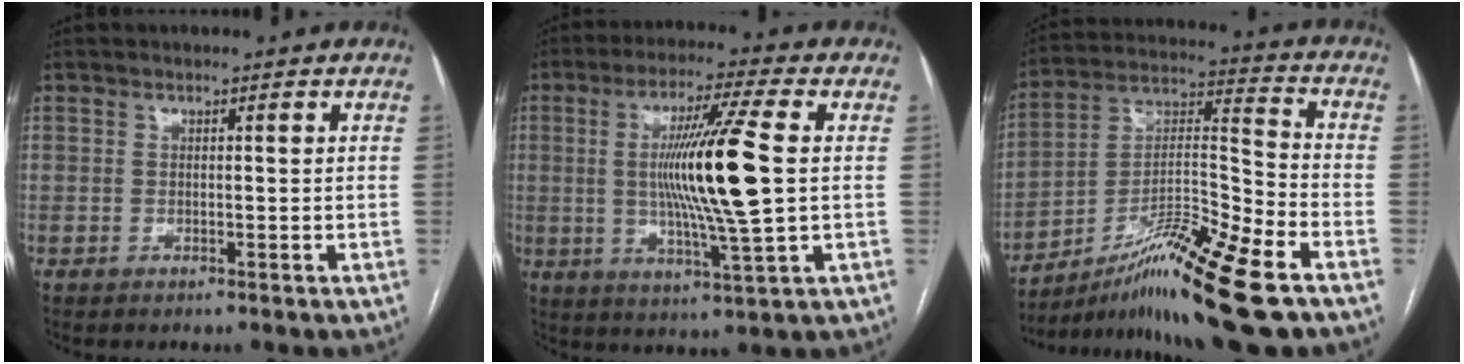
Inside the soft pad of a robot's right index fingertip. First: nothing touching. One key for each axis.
{"total": 14.8, "fx": 0.9, "fy": -0.5, "fz": 14.8, "tx": -0.275, "ty": -0.008, "tz": 0.014}
{"total": 18.8, "fx": -11.9, "fy": 0.8, "fz": 14.5, "tx": -0.256, "ty": -0.006, "tz": -0.199}